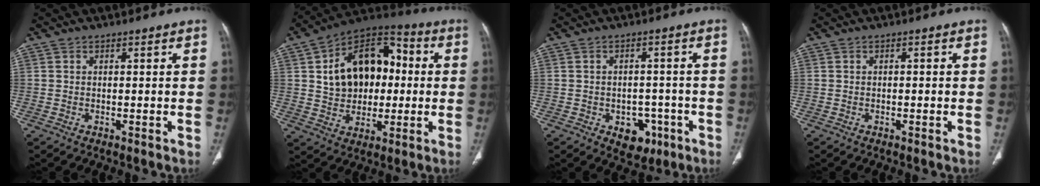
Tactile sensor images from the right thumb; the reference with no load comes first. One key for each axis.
{"total": 18.9, "fx": 2.4, "fy": 13.2, "fz": 13.3, "tx": -0.165, "ty": 0.027, "tz": 0.038}
{"total": 6.7, "fx": -2.9, "fy": 4.9, "fz": 3.6, "tx": -0.015, "ty": 0.021, "tz": -0.030}
{"total": 0.7, "fx": -0.1, "fy": 0.3, "fz": 0.6, "tx": -0.010, "ty": 0.001, "tz": -0.001}